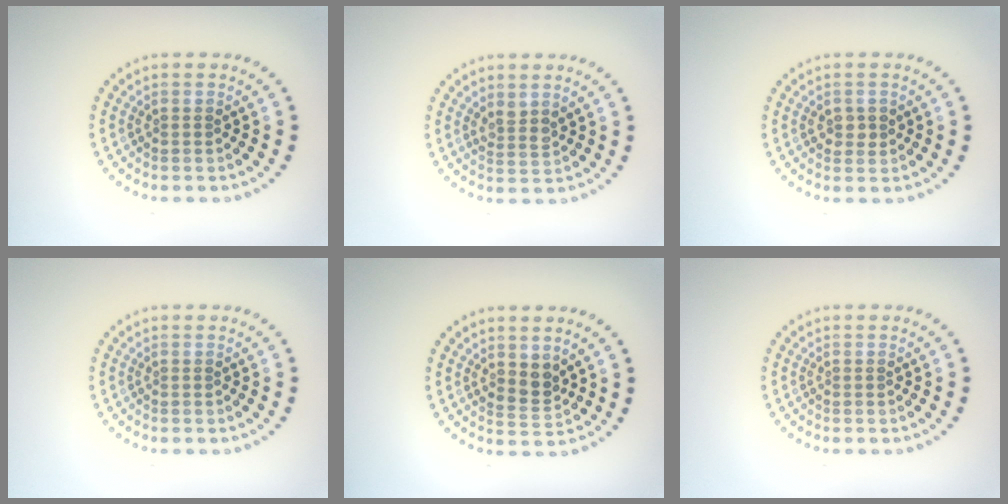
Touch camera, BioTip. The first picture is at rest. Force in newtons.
{"total": 1.4, "press": 1.1, "slide": 0.9}
{"total": 1.6, "press": 1.6, "slide": 0.2}
{"total": 0.0}
{"total": 2.0, "press": 1.7, "slide": 1.1}
{"total": 0.0}